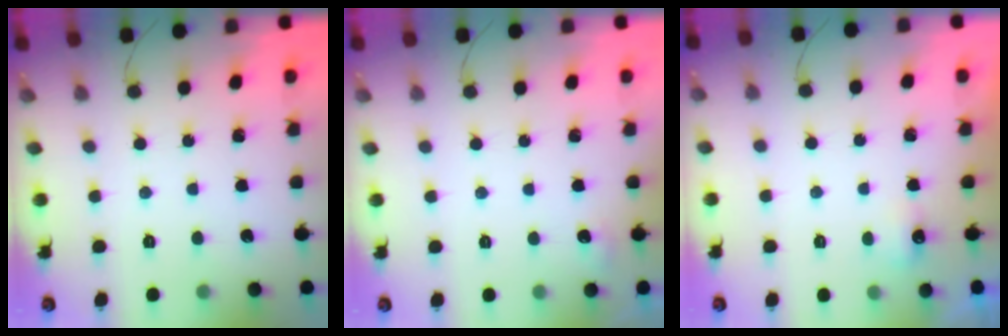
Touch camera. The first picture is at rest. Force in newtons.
{"total": 6.5, "press": 3.4, "slide": 5.5}
{"total": 2.9, "press": 2.8, "slide": 0.8}